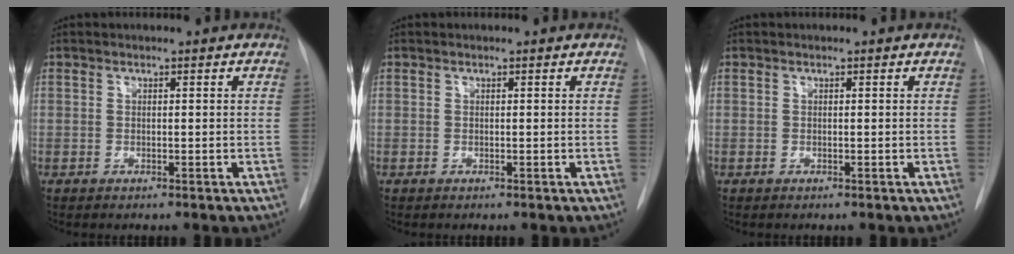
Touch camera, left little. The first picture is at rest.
{"total": 0.0}
{"total": 0.0}